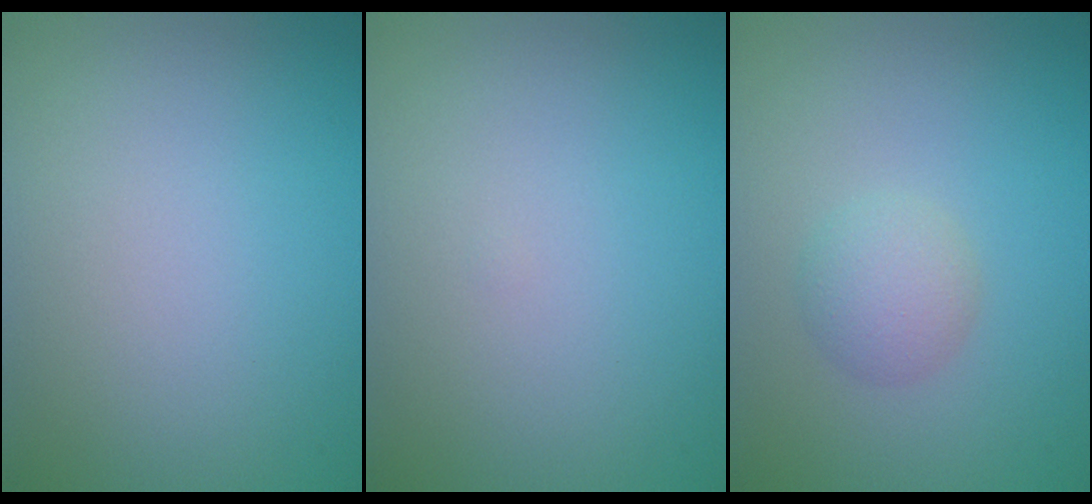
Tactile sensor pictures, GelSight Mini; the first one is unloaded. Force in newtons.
{"total": 0.0}
{"total": 2.3, "press": 2.3, "slide": 0.1}